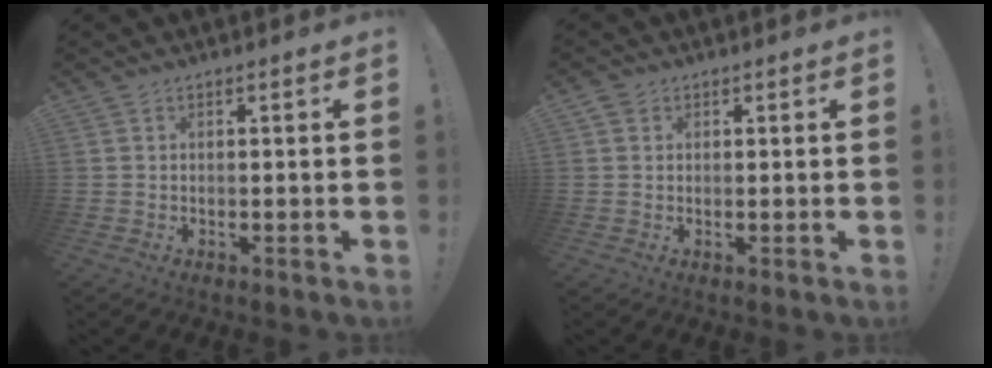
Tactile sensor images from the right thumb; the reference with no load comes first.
{"total": 1.6, "force": [0.9, 1.2, 0.3], "torque": [-0.008, 0.000, 0.018]}